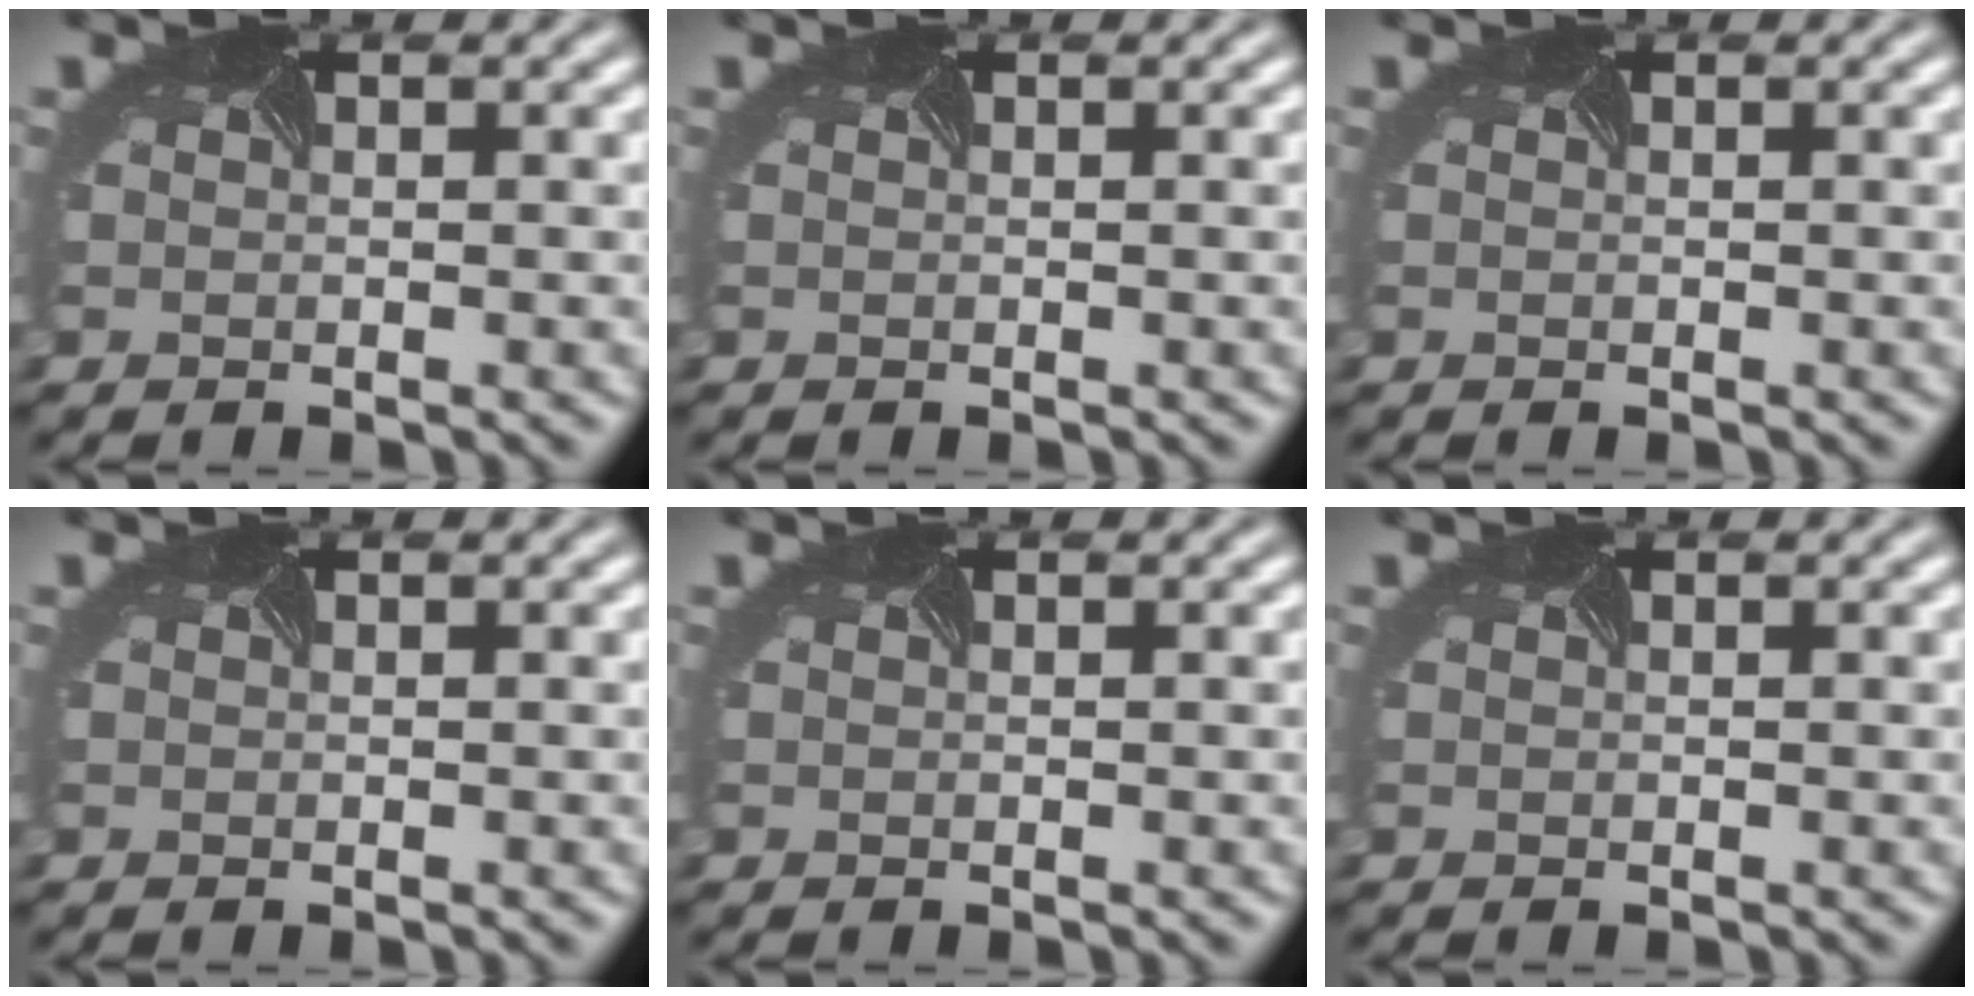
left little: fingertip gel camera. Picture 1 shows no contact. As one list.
[{"total": 0.0}, {"total": 0.0}, {"total": 0.8, "force": [-0.5, -0.3, -0.5], "torque": [0.009, -0.007, -0.007]}, {"total": 0.0}, {"total": 0.0}]